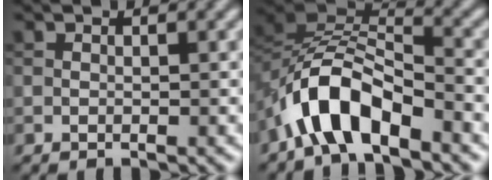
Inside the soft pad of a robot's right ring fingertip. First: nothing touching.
{"total": 7.1, "force": [-4.4, 3.1, 4.7], "torque": [-0.078, 0.005, -0.088]}